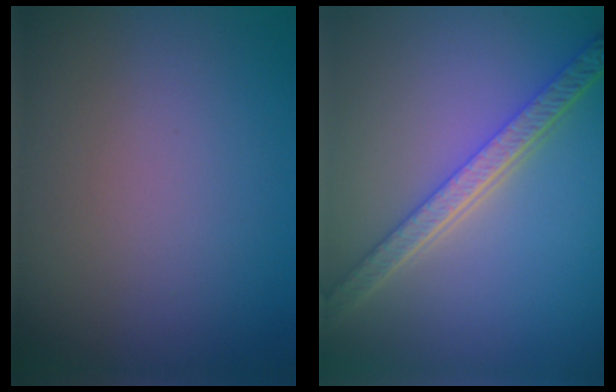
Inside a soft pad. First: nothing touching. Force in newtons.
{"total": 5.1, "press": 4.0, "slide": 3.1}